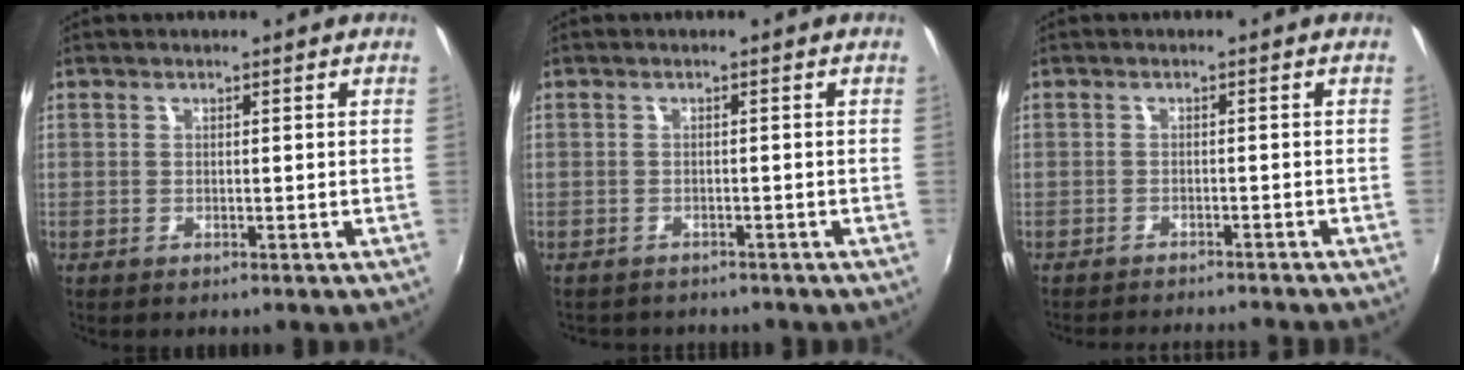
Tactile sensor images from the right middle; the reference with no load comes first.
{"total": 3.2, "force": [-2.9, 1.2, 0.6], "torque": [-0.019, -0.012, -0.041]}
{"total": 6.9, "force": [-6.5, 0.0, 2.5], "torque": [-0.058, -0.010, -0.095]}